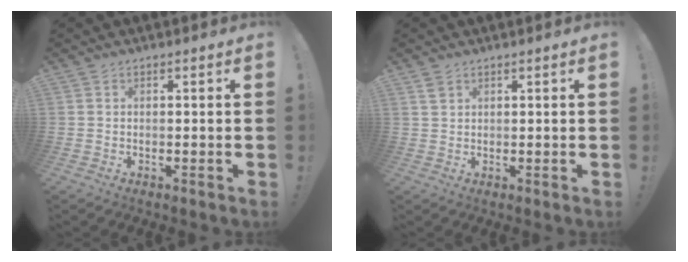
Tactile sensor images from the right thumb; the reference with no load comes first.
{"total": 2.0, "force": [1.4, 1.1, 0.8], "torque": [-0.012, -0.002, 0.025]}